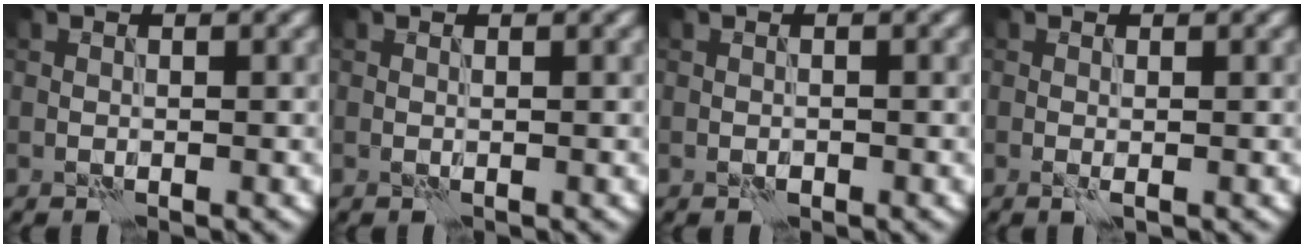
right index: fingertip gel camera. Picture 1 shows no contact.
{"total": 0.0}
{"total": 0.5, "force": [-0.3, 0.4, 0.2], "torque": [-0.002, 0.000, -0.006]}
{"total": 0.7, "force": [-0.2, 0.0, 0.7], "torque": [-0.013, -0.004, -0.005]}